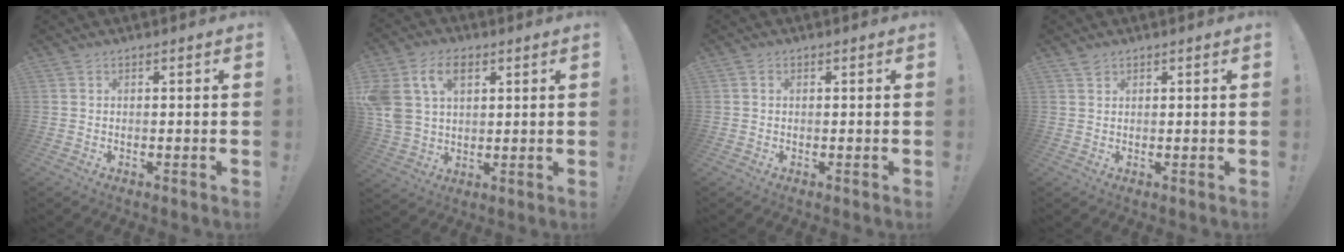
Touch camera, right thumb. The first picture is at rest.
{"total": 13.7, "force": [5.6, 9.4, 8.2], "torque": [-0.175, -0.014, 0.107]}
{"total": 0.6, "force": [0.1, 0.6, 0.1], "torque": [-0.001, 0.003, 0.001]}
{"total": 1.4, "force": [1.2, 0.6, 0.4], "torque": [0.000, -0.006, 0.023]}